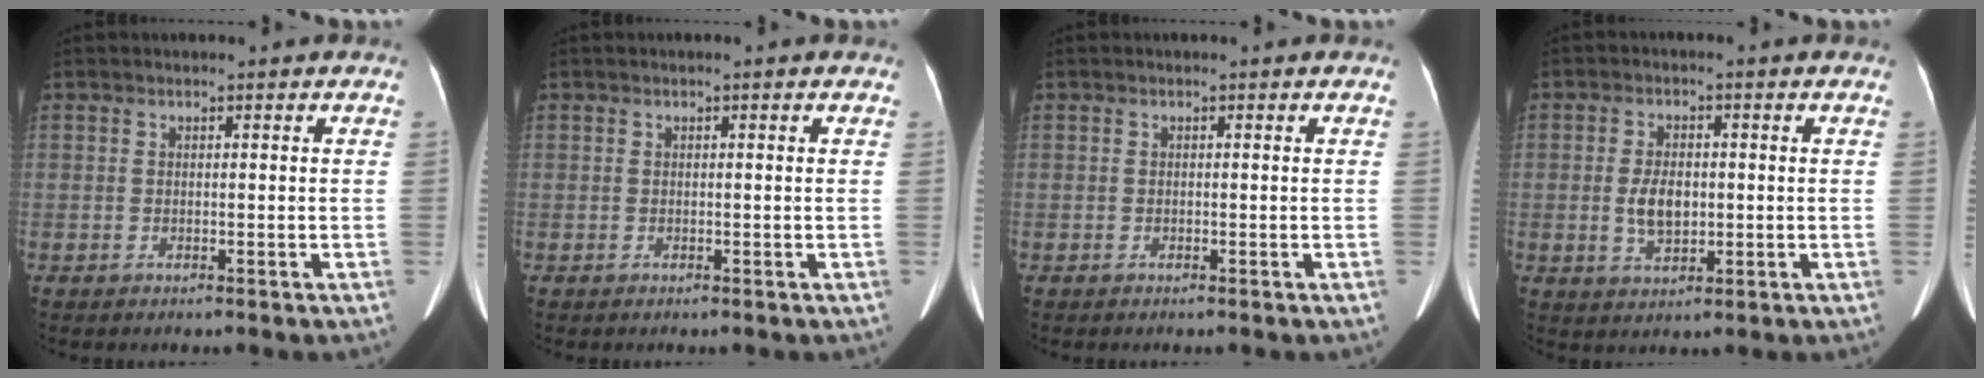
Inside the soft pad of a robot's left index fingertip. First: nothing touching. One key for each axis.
{"total": 0.0}
{"total": 0.0}
{"total": 4.9, "fx": -0.3, "fy": 2.7, "fz": 4.1, "tx": -0.087, "ty": 0.002, "tz": 0.000}